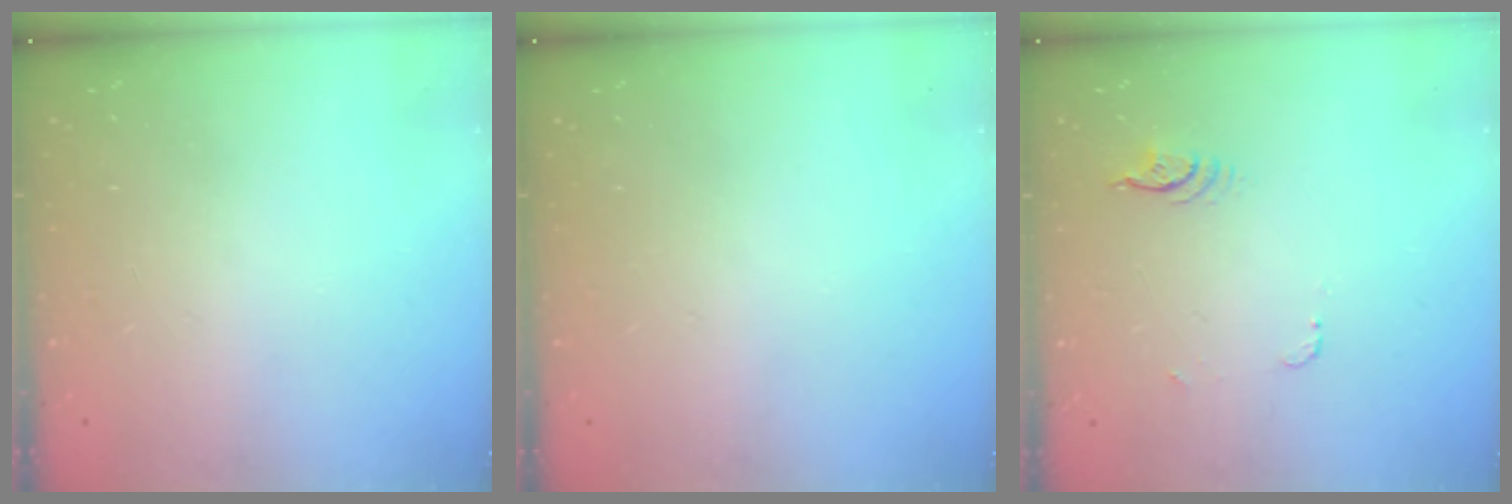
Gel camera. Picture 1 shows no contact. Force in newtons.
{"total": 0.0}
{"total": 4.4, "press": 4.1, "slide": 1.6}